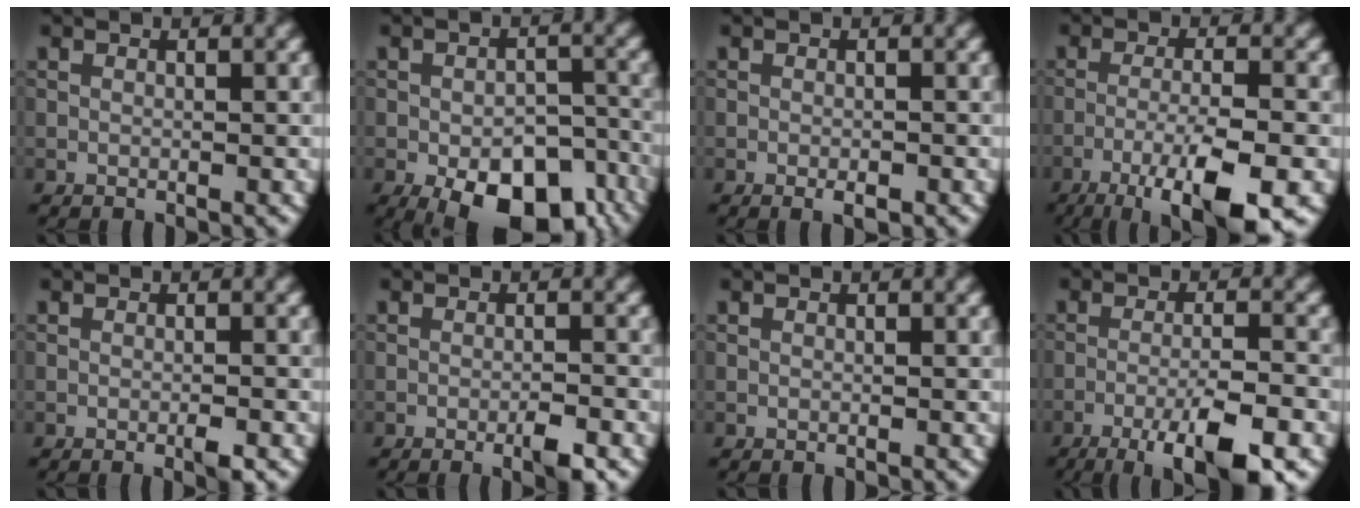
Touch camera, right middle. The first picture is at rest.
{"total": 11.4, "force": [-6.2, 5.4, 7.9], "torque": [-0.121, -0.024, -0.078]}
{"total": 1.2, "force": [-0.6, 0.4, 1.0], "torque": [-0.014, -0.003, -0.009]}
{"total": 9.2, "force": [-5.2, 1.9, 7.3], "torque": [-0.119, -0.003, -0.090]}
{"total": 1.1, "force": [-0.5, 0.1, 1.0], "torque": [-0.015, -0.003, -0.010]}
{"total": 2.3, "force": [-1.3, 0.3, 1.9], "torque": [-0.031, 0.000, -0.023]}
{"total": 0.0}
{"total": 8.1, "force": [-4.7, 1.6, 6.4], "torque": [-0.100, -0.001, -0.077]}